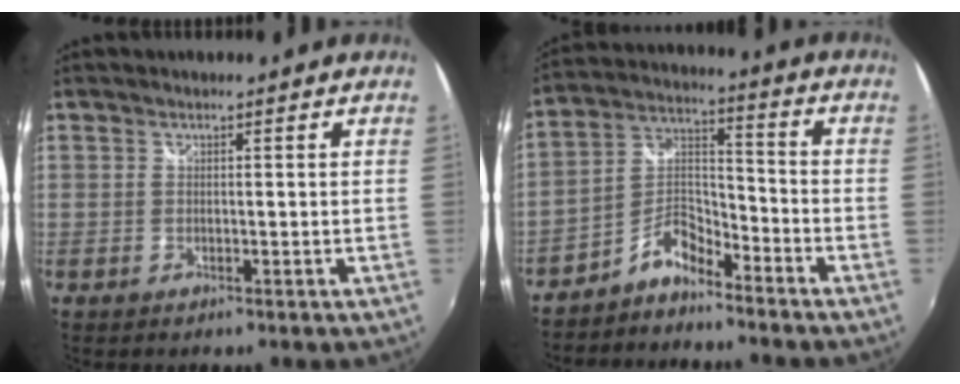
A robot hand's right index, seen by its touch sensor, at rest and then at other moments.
{"total": 6.8, "force": [-5.5, 2.3, 3.2], "torque": [-0.073, 0.035, -0.110]}